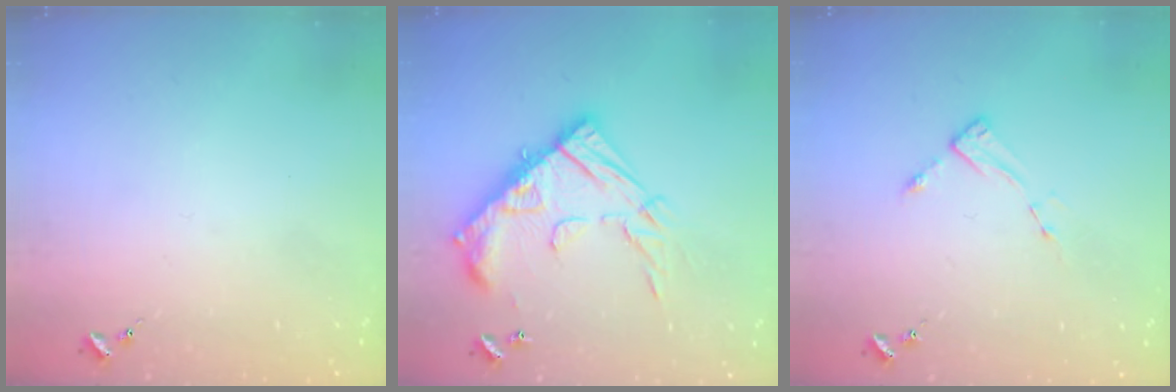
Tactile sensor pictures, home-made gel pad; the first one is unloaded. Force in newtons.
{"total": 19.3, "press": 19.2, "slide": 1.6}
{"total": 3.0, "press": 3.0, "slide": 0.5}